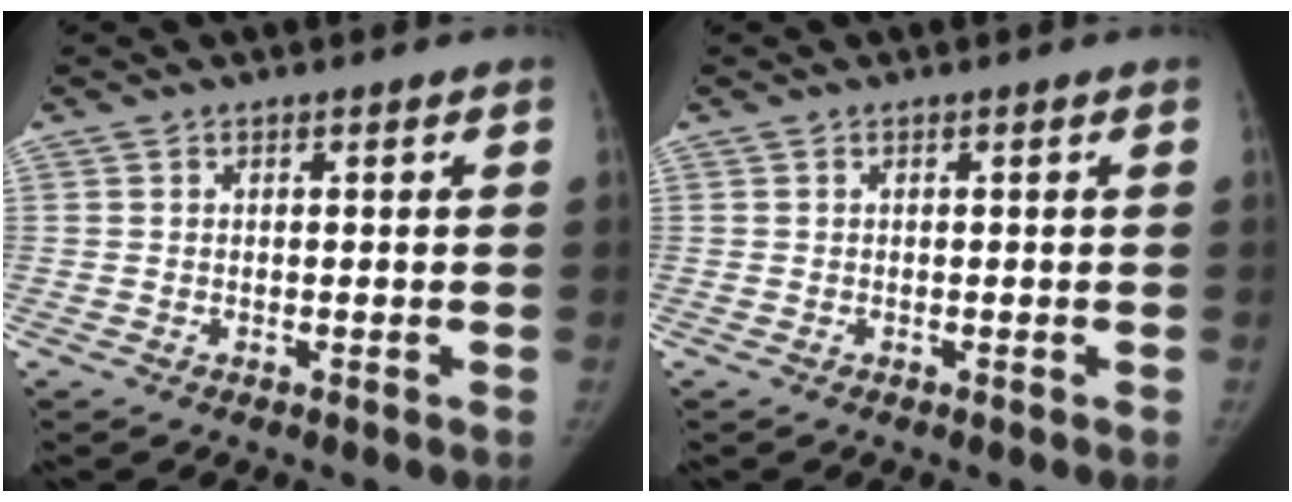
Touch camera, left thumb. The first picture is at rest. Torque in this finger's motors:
{"motor_torque": [-0.08, 0.20, 0.43, 0.05, 0.06]}